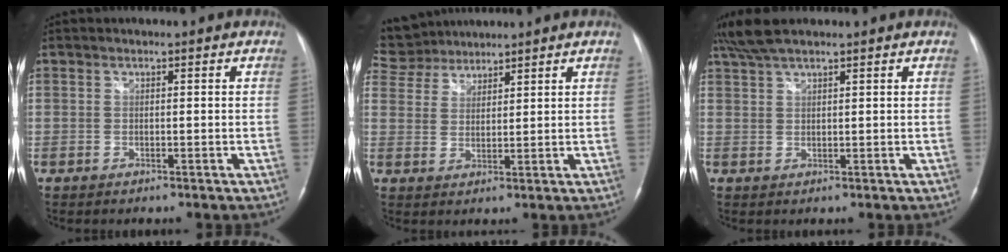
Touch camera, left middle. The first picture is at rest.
{"total": 7.1, "force": [6.9, 1.7, 0.2], "torque": [-0.011, 0.014, 0.135]}
{"total": 5.5, "force": [4.5, 1.0, 2.9], "torque": [-0.066, 0.020, 0.088]}